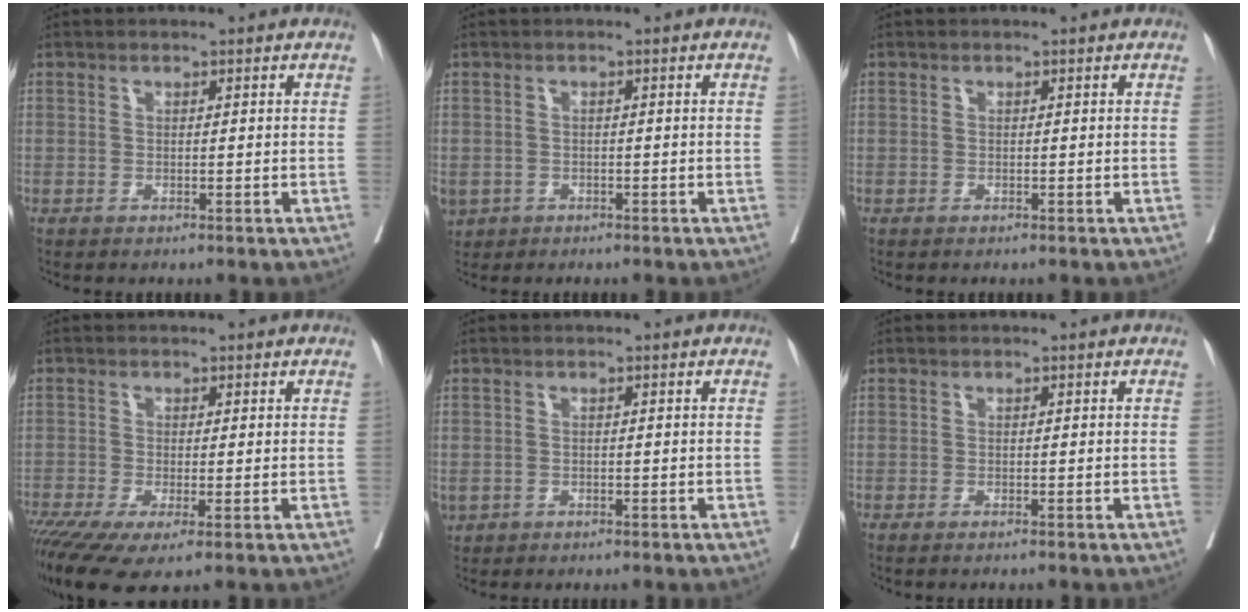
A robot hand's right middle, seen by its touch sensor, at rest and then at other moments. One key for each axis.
{"total": 4.7, "fx": -2.3, "fy": 3.8, "fz": 1.5, "tx": -0.042, "ty": -0.002, "tz": -0.032}
{"total": 0.0}
{"total": 8.0, "fx": -4.3, "fy": 1.9, "fz": 6.5, "tx": -0.120, "ty": -0.018, "tz": -0.077}
{"total": 1.6, "fx": -0.6, "fy": 1.4, "fz": 0.6, "tx": -0.016, "ty": 0.001, "tz": -0.002}
{"total": 1.6, "fx": 1.4, "fy": -0.9, "fz": 0.3, "tx": 0.004, "ty": -0.007, "tz": 0.031}